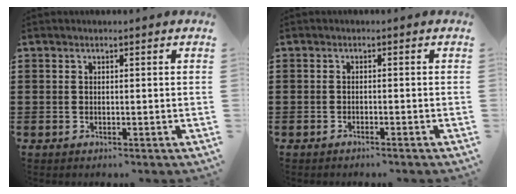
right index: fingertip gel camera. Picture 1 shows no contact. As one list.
[{"total": 0.9, "force": [-0.9, -0.2, 0.0], "torque": [-0.001, 0.000, -0.018]}]